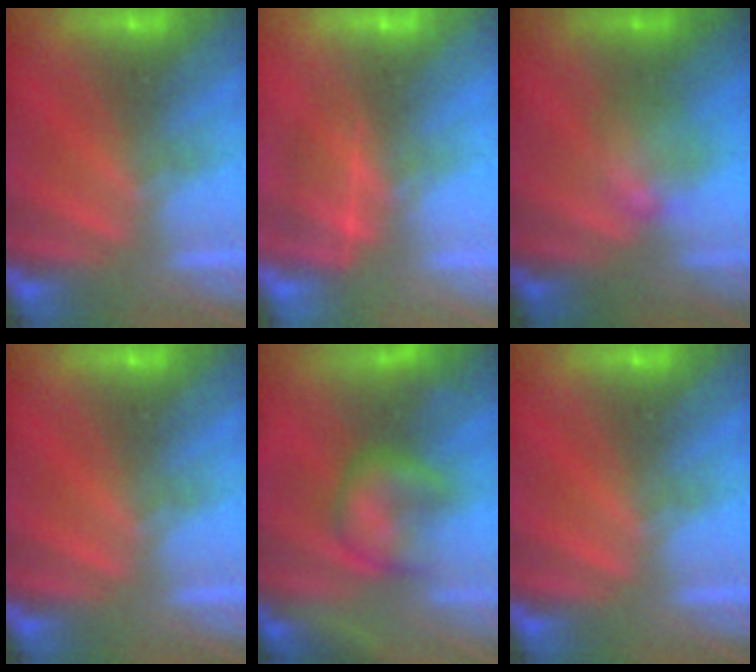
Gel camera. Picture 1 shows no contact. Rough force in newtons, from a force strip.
{"total": 4.6}
{"total": 2.2}
{"total": 0.0}
{"total": 8.6}
{"total": 0.0}